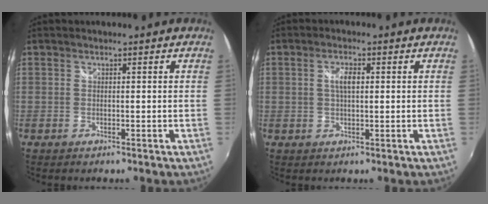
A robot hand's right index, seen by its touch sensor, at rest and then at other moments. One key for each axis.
{"total": 3.0, "fx": 0.6, "fy": 1.2, "fz": 2.7, "tx": -0.050, "ty": 0.002, "tz": 0.009}